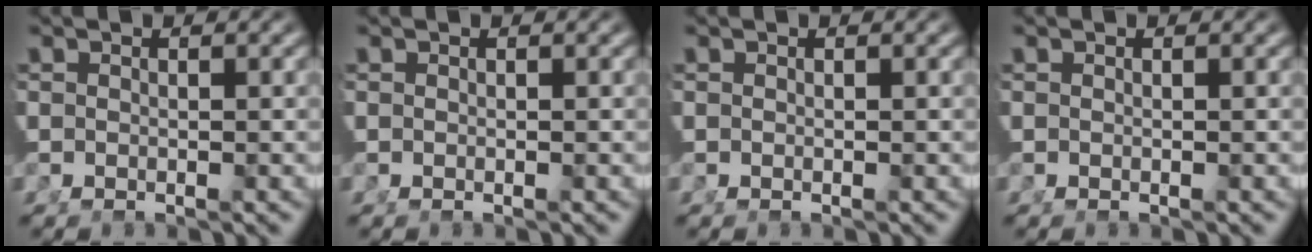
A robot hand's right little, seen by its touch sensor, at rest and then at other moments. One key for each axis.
{"total": 0.0}
{"total": 0.0}
{"total": 0.0}